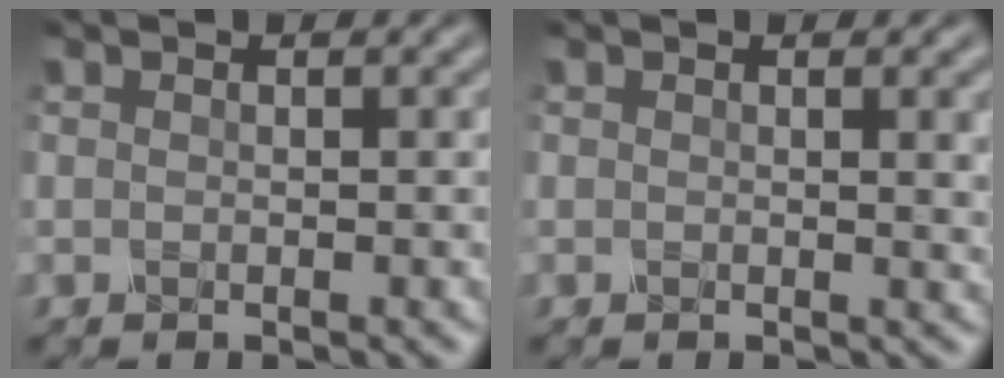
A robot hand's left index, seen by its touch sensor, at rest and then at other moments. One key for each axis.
{"total": 3.3, "fx": 1.3, "fy": 1.2, "fz": 2.8, "tx": -0.022, "ty": 0.010, "tz": 0.012}